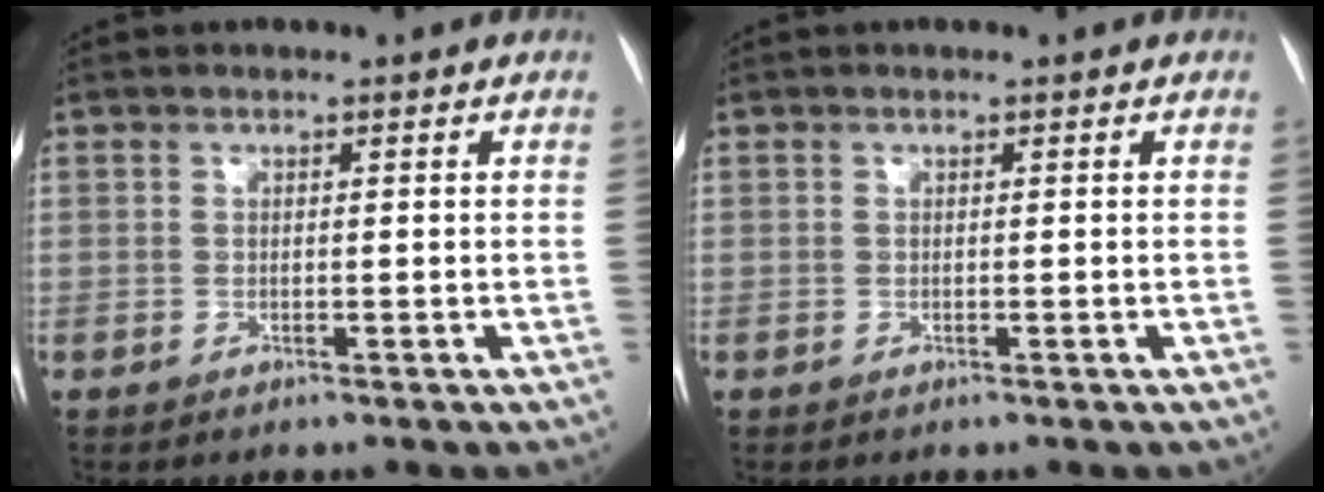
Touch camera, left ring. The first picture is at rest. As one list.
[{"total": 0.0}]